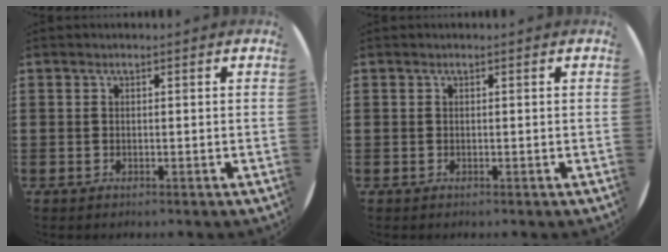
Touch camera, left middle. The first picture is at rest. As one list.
[{"total": 0.0}]